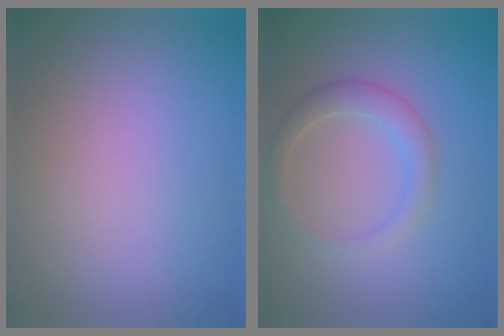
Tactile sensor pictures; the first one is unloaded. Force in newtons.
{"total": 2.5, "press": 2.5, "slide": 0.0}